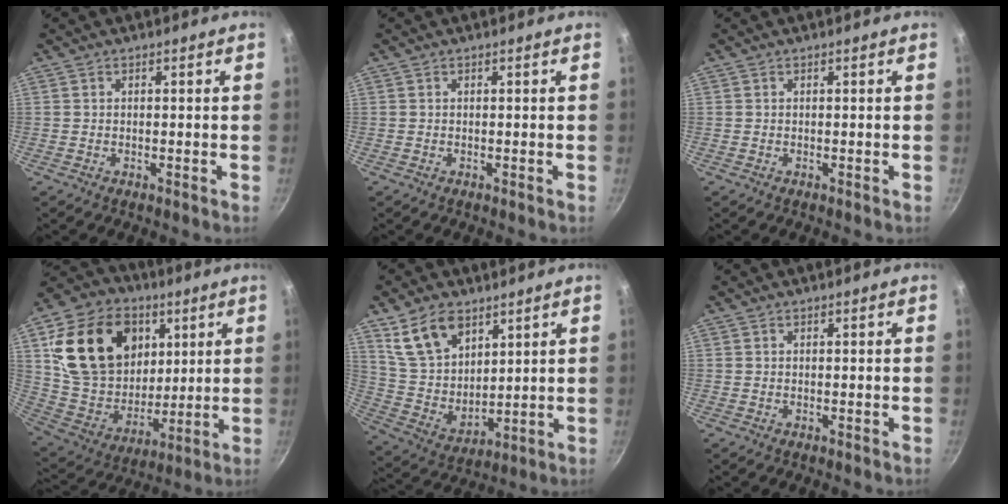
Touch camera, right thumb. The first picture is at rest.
{"total": 0.0}
{"total": 0.0}
{"total": 24.7, "force": [8.0, 18.7, 14.1], "torque": [-0.236, 0.002, 0.153]}
{"total": 12.6, "force": [7.5, 7.4, 6.9], "torque": [-0.104, -0.037, 0.160]}
{"total": 0.0}